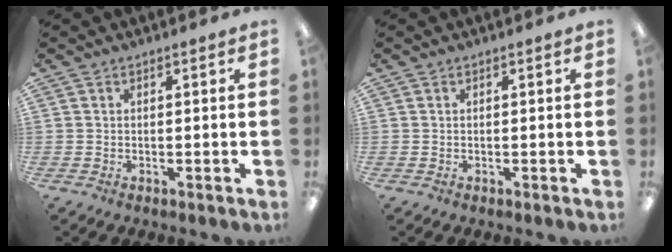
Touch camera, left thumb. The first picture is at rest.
{"total": 0.0}